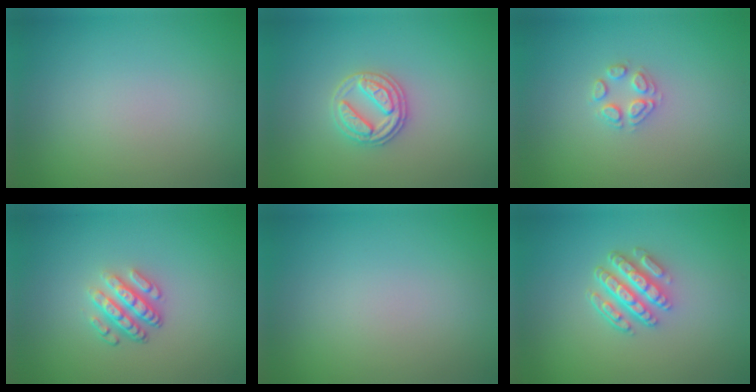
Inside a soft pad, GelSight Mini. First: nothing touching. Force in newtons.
{"total": 2.8, "press": 2.7, "slide": 0.8}
{"total": 2.0, "press": 2.0, "slide": 0.1}
{"total": 3.6, "press": 2.6, "slide": 2.4}
{"total": 0.0}
{"total": 4.7, "press": 3.5, "slide": 3.1}